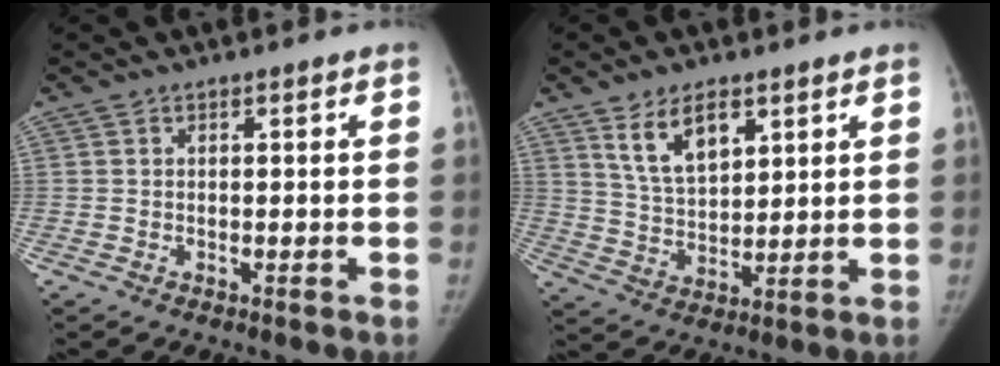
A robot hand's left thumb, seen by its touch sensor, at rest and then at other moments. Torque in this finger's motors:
{"motor_torque": [1.56, 0.74, 1.23, -1.24, 0.36]}